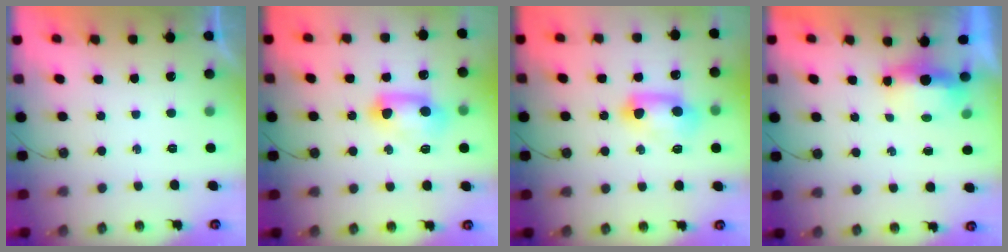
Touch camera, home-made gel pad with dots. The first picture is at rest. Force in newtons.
{"total": 12.7, "press": 11.0, "slide": 6.4}
{"total": 12.7, "press": 11.0, "slide": 6.4}
{"total": 5.1, "press": 4.9, "slide": 1.3}